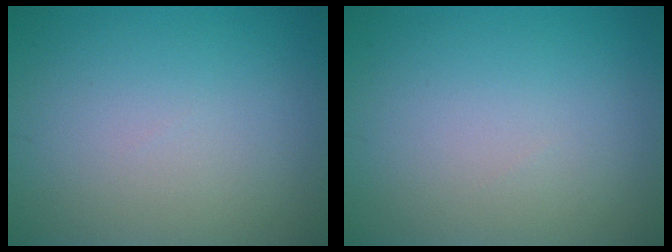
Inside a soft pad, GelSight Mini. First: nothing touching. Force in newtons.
{"total": 0.0}